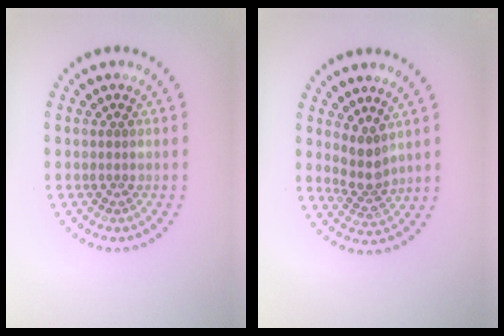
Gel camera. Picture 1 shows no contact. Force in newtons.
{"total": 2.5, "press": 1.9, "slide": 1.5}